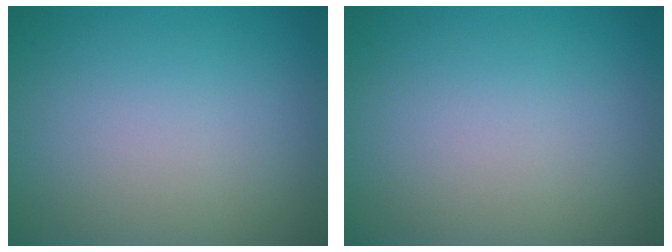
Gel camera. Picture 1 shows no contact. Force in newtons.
{"total": 0.0}